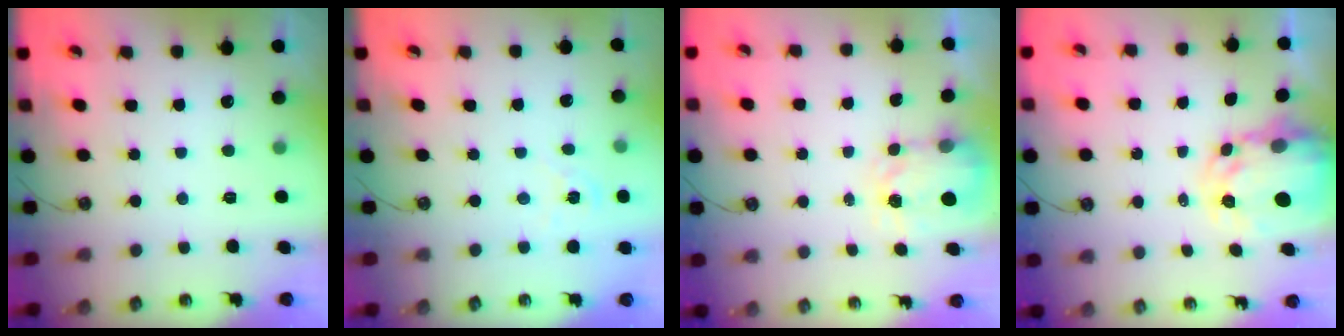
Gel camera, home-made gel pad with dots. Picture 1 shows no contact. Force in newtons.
{"total": 1.8, "press": 1.8, "slide": 0.3}
{"total": 3.9, "press": 3.8, "slide": 0.6}
{"total": 5.5, "press": 5.5, "slide": 0.6}